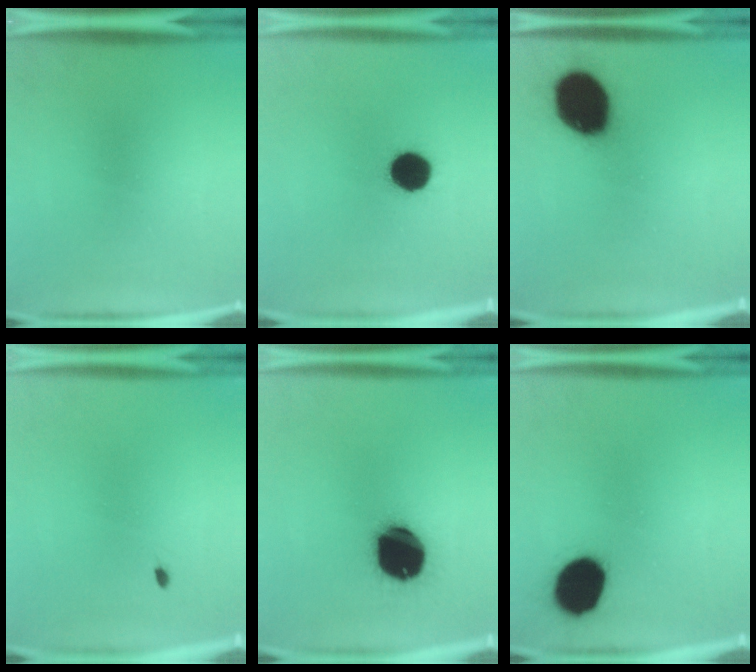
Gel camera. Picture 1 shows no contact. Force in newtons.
{"total": 10.3}
{"total": 19.7}
{"total": 0.5}
{"total": 20.2}
{"total": 14.4}